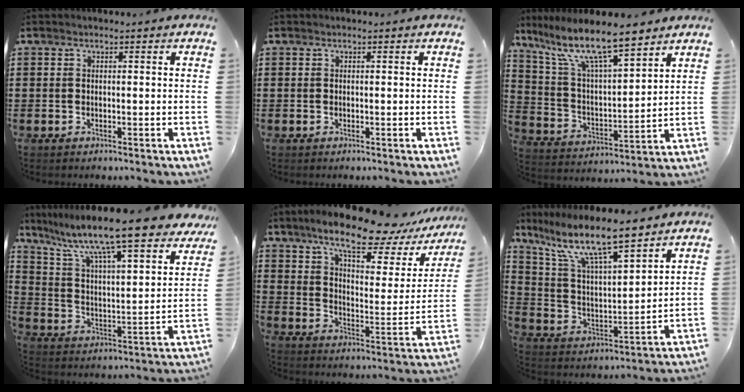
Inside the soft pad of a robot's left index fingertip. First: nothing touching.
{"total": 0.0}
{"total": 10.4, "force": [8.2, 1.9, 6.1], "torque": [-0.150, -0.041, 0.138]}
{"total": 10.5, "force": [8.9, 0.0, 5.6], "torque": [-0.142, -0.066, 0.144]}
{"total": 13.3, "force": [10.8, 2.2, 7.4], "torque": [-0.151, -0.059, 0.183]}
{"total": 11.1, "force": [8.6, 2.0, 6.7], "torque": [-0.161, -0.042, 0.147]}